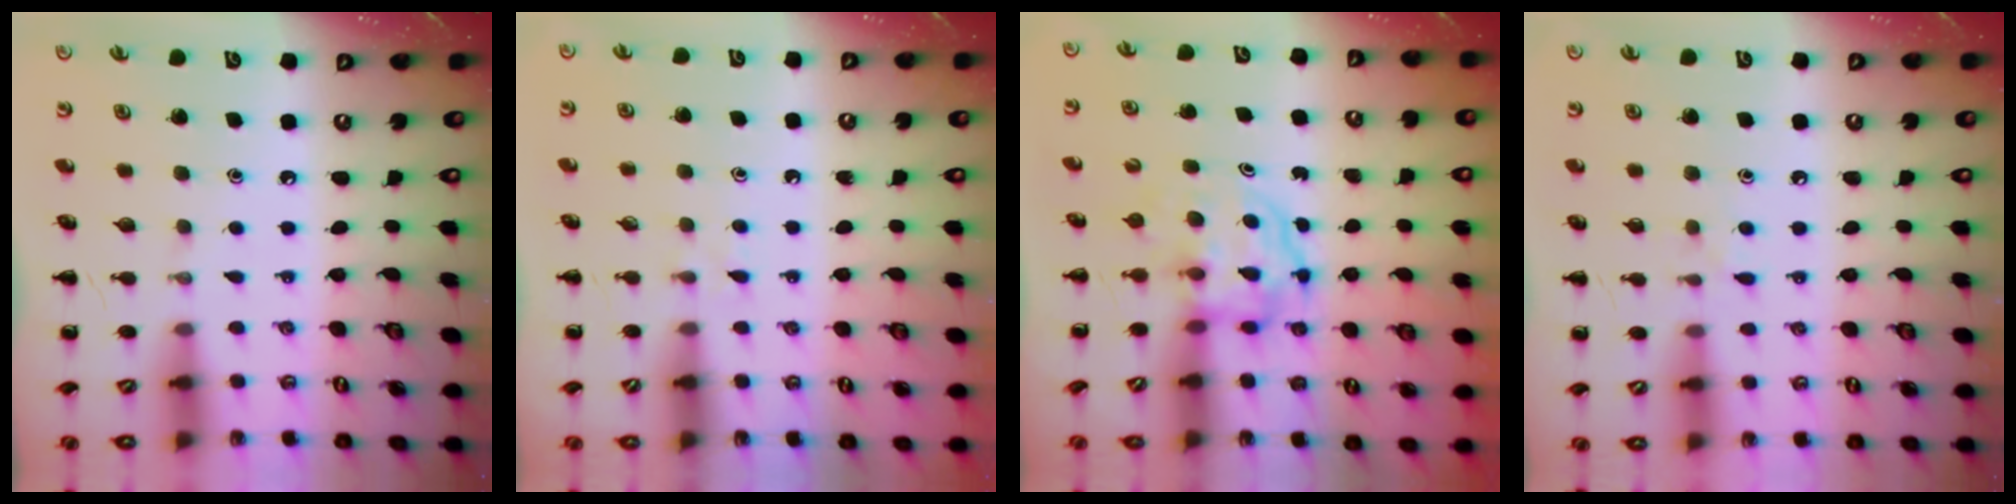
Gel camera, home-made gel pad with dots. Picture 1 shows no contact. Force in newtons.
{"total": 2.5, "press": 2.2, "slide": 1.1}
{"total": 3.8, "press": 3.8, "slide": 0.2}
{"total": 4.3, "press": 3.9, "slide": 1.8}